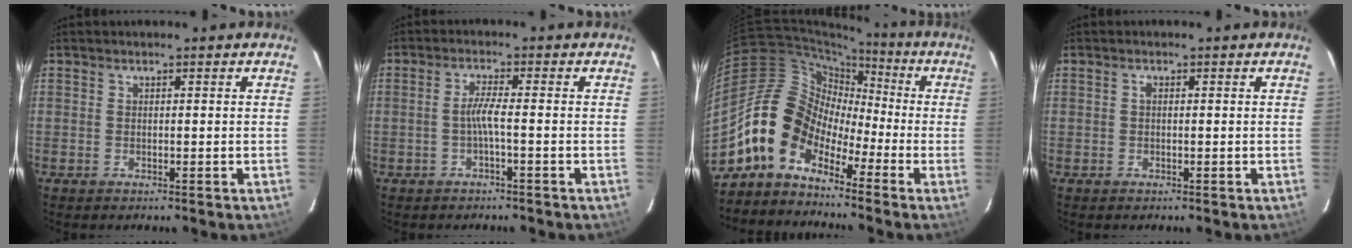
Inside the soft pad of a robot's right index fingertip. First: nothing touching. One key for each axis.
{"total": 2.7, "fx": -1.1, "fy": -0.4, "fz": 2.4, "tx": -0.050, "ty": 0.002, "tz": -0.020}
{"total": 10.1, "fx": -5.8, "fy": 6.9, "fz": 4.5, "tx": -0.082, "ty": 0.035, "tz": -0.130}
{"total": 0.6, "fx": 0.0, "fy": 0.3, "fz": 0.4, "tx": -0.008, "ty": 0.004, "tz": 0.000}